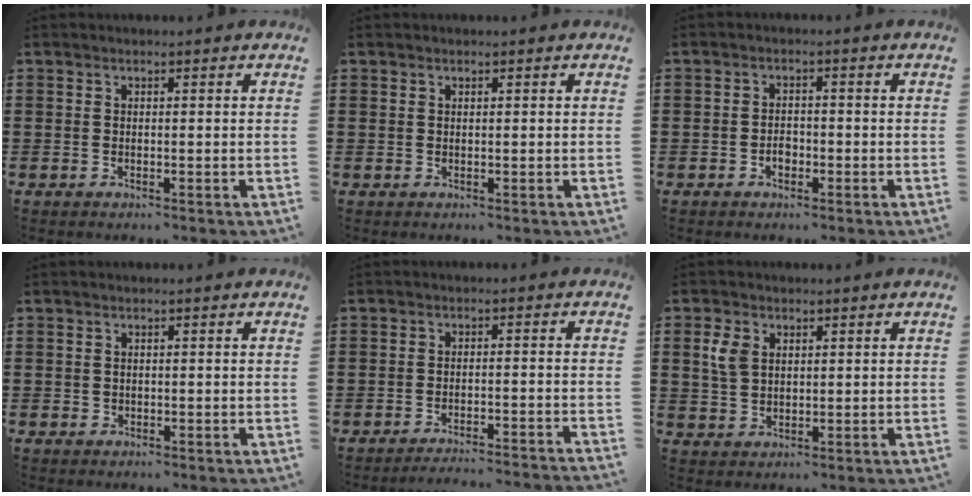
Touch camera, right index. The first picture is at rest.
{"total": 0.0}
{"total": 2.1, "force": [-1.0, 1.4, 1.2], "torque": [-0.025, 0.003, -0.020]}
{"total": 0.6, "force": [0.1, 0.6, 0.1], "torque": [-0.004, 0.004, 0.000]}
{"total": 2.8, "force": [-2.7, -0.3, 0.5], "torque": [-0.011, -0.002, -0.056]}
{"total": 4.0, "force": [1.4, 2.8, 2.5], "torque": [-0.065, 0.009, 0.022]}